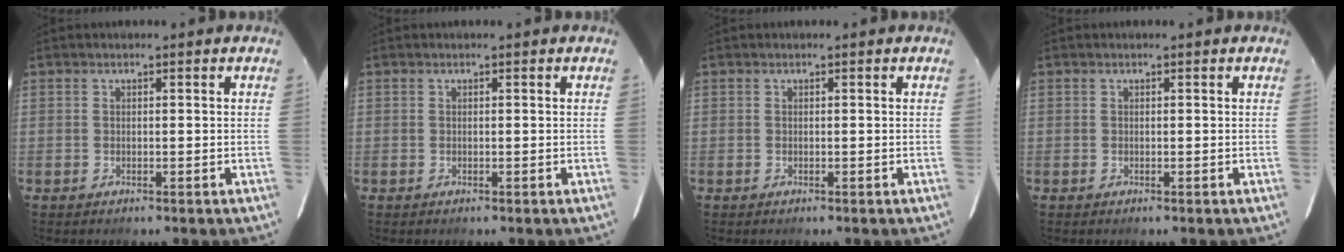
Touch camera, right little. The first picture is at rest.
{"total": 0.0}
{"total": 0.0}
{"total": 0.0}